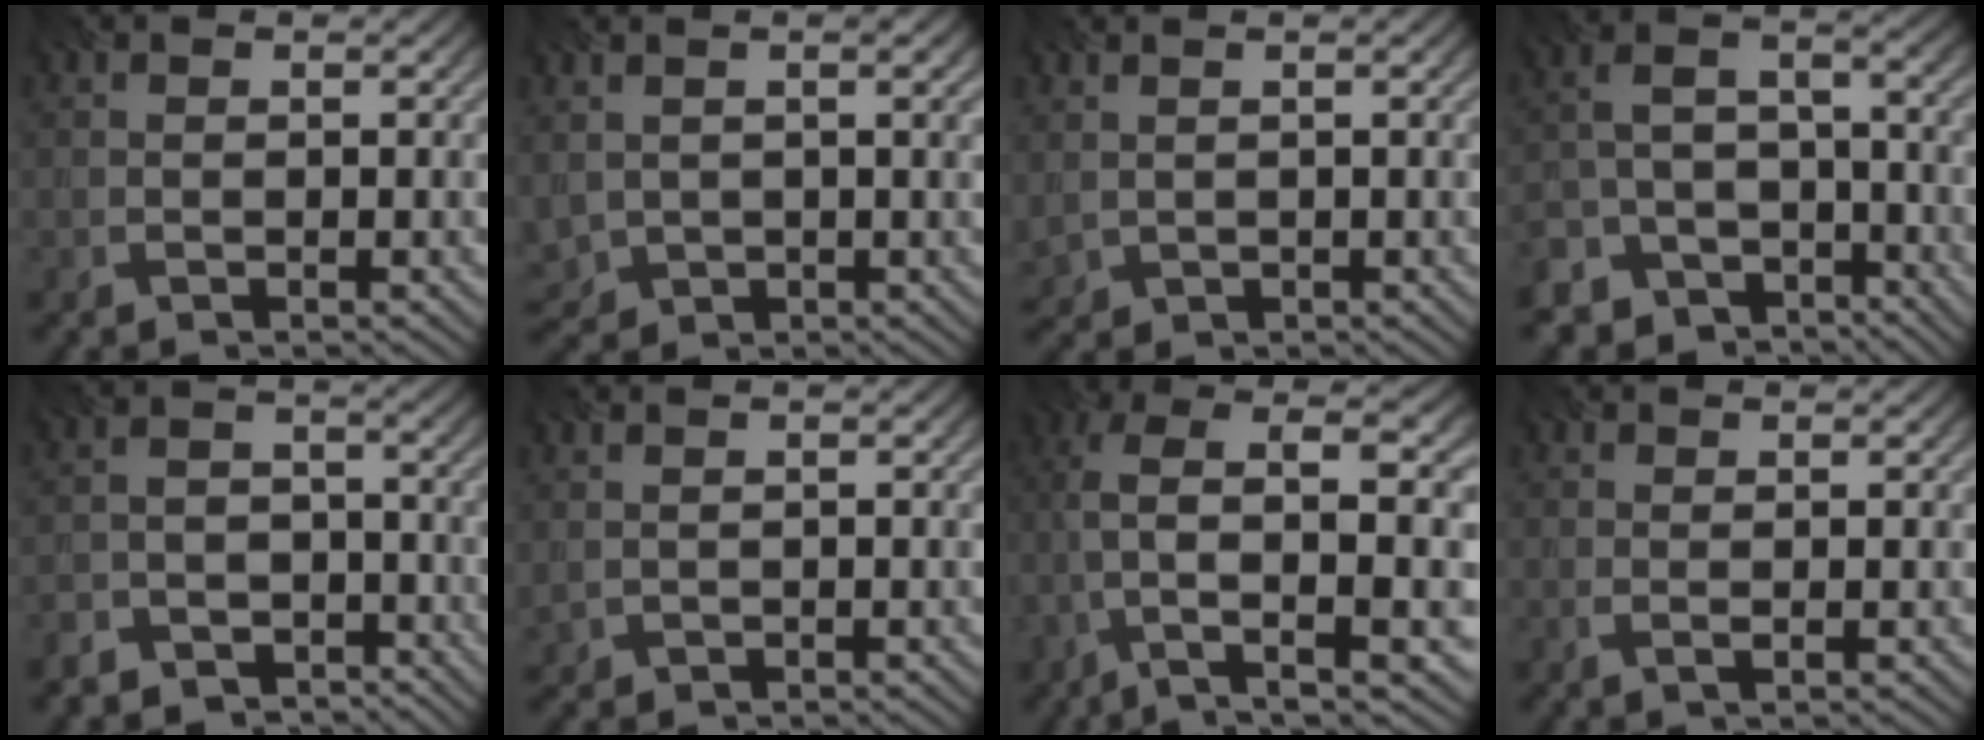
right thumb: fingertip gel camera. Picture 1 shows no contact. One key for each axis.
{"total": 4.4, "fx": 1.3, "fy": 3.0, "fz": 3.0, "tx": -0.081, "ty": -0.008, "tz": 0.030}
{"total": 2.2, "fx": 1.1, "fy": 1.2, "fz": 1.5, "tx": -0.042, "ty": 0.002, "tz": 0.028}
{"total": 9.2, "fx": -6.8, "fy": 5.3, "fz": 3.1, "tx": -0.067, "ty": -0.007, "tz": -0.122}
{"total": 6.6, "fx": -5.1, "fy": 3.8, "fz": 1.8, "tx": -0.032, "ty": -0.005, "tz": -0.090}
{"total": 1.0, "fx": 0.6, "fy": 0.6, "fz": 0.5, "tx": -0.018, "ty": -0.001, "tz": 0.018}
{"total": 12.2, "fx": 2.3, "fy": 3.6, "fz": 11.5, "tx": -0.221, "ty": 0.011, "tz": 0.048}
{"total": 0.8, "fx": 0.2, "fy": 0.2, "fz": 0.7, "tx": -0.018, "ty": 0.000, "tz": 0.003}